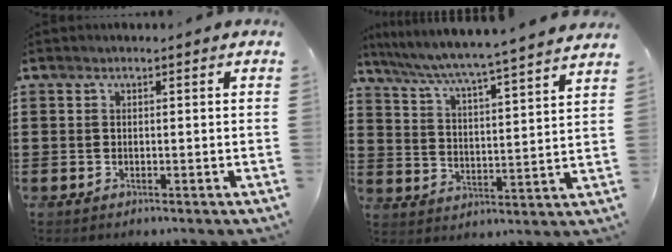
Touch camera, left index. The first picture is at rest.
{"total": 5.0, "force": [4.6, -1.1, 1.8], "torque": [-0.058, -0.045, 0.068]}